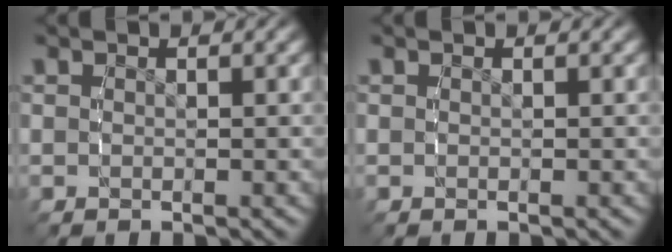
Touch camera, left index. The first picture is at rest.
{"total": 0.0}